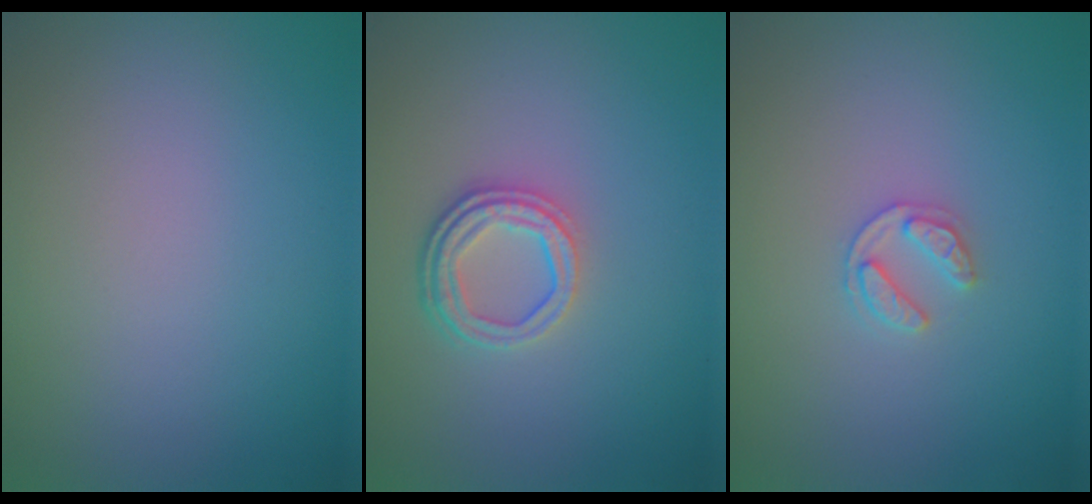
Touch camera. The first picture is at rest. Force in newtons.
{"total": 3.3, "press": 2.6, "slide": 2.1}
{"total": 1.8, "press": 1.8, "slide": 0.3}